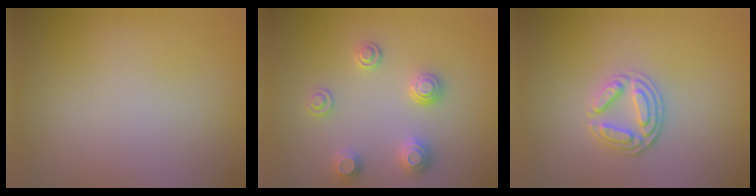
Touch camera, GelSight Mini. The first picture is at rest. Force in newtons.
{"total": 2.6, "press": 2.6, "slide": 0.2}
{"total": 2.6, "press": 2.5, "slide": 0.6}